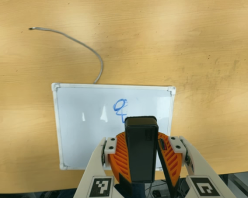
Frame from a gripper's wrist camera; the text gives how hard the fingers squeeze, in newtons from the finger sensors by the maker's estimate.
{"total": 10.0, "left": 9.6, "right": 10.4}